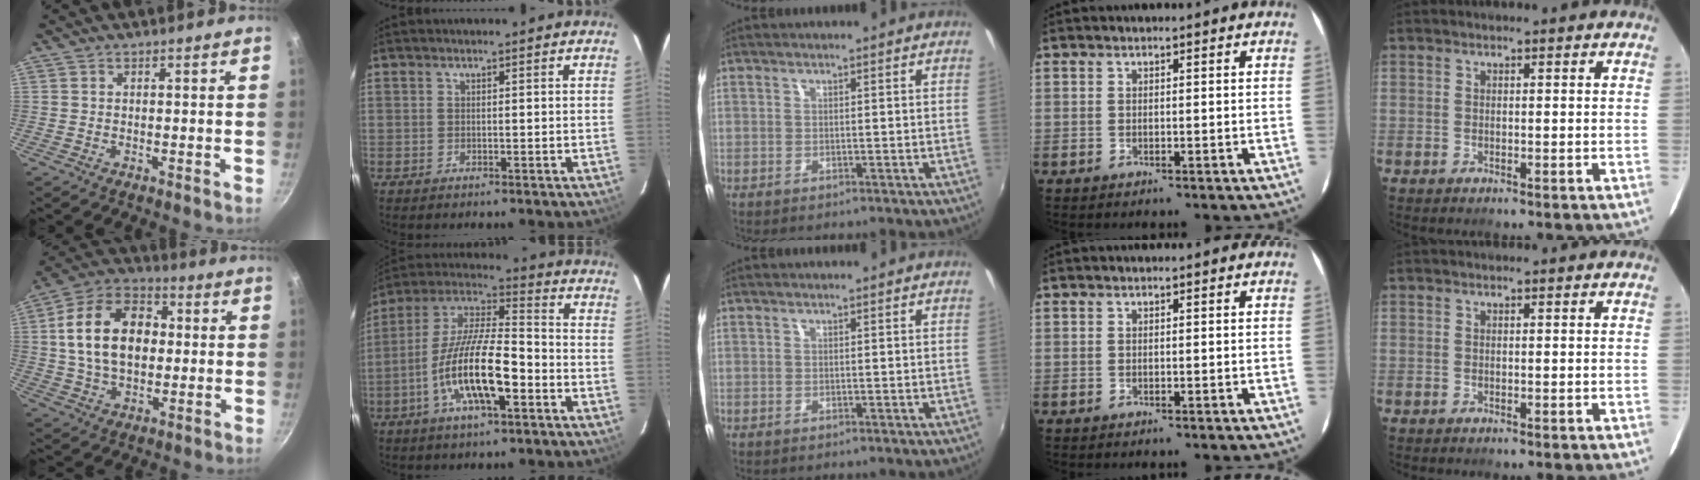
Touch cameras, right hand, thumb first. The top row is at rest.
{"thumb": {"total": 17.2, "force": [1.5, 11.6, 12.6], "torque": [-0.187, 0.026, 0.012]}, "index": {"total": 15.9, "force": [-6.0, 4.2, 14.1], "torque": [-0.279, -0.006, -0.116]}}